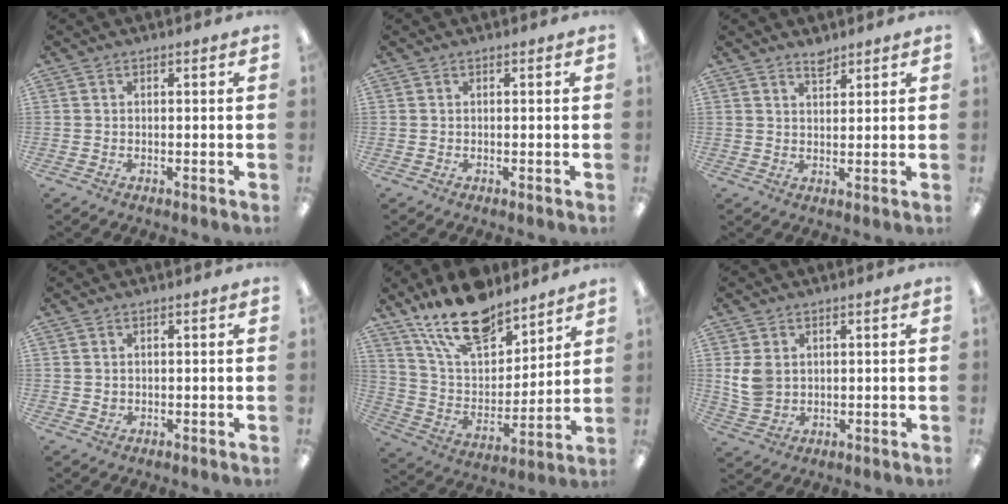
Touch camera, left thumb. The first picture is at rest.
{"total": 0.0}
{"total": 3.0, "force": [2.7, 0.9, 0.8], "torque": [-0.004, -0.017, 0.047]}
{"total": 1.1, "force": [0.7, 0.8, 0.2], "torque": [-0.005, 0.001, 0.014]}
{"total": 18.9, "force": [14.6, 8.0, 9.0], "torque": [-0.174, -0.081, 0.260]}
{"total": 6.2, "force": [1.9, 4.9, 3.4], "torque": [-0.075, 0.003, 0.037]}